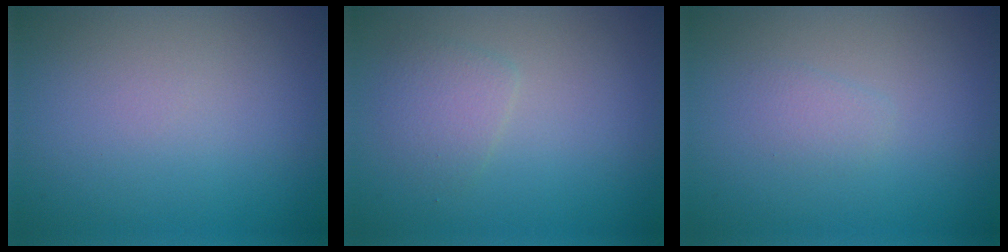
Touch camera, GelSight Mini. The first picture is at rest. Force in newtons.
{"total": 1.8, "press": 1.8, "slide": 0.1}
{"total": 0.9, "press": 0.9, "slide": 0.0}